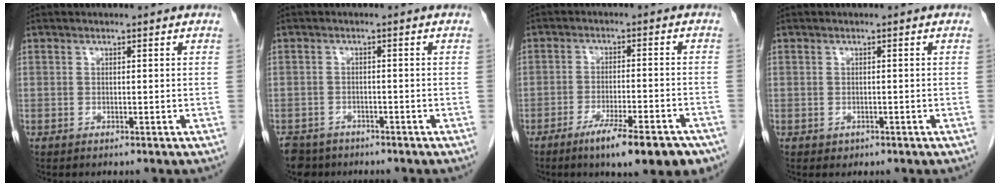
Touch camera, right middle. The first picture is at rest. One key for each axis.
{"total": 5.0, "fx": -4.0, "fy": 3.0, "fz": 0.4, "tx": -0.006, "ty": 0.001, "tz": -0.065}
{"total": 12.6, "fx": -8.9, "fy": 2.4, "fz": 8.6, "tx": -0.096, "ty": -0.008, "tz": -0.125}
{"total": 1.2, "fx": -0.6, "fy": 1.0, "fz": 0.4, "tx": -0.009, "ty": 0.002, "tz": 0.000}